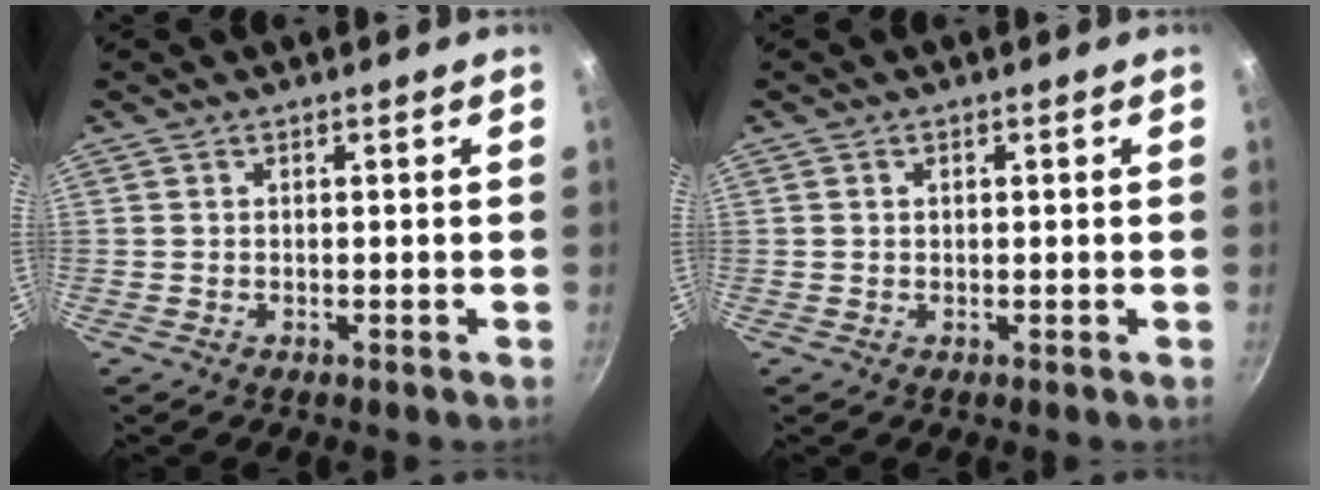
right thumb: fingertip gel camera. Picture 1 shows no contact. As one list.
[{"total": 0.6, "force": [0.2, 0.5, 0.3], "torque": [-0.003, 0.004, 0.003]}]